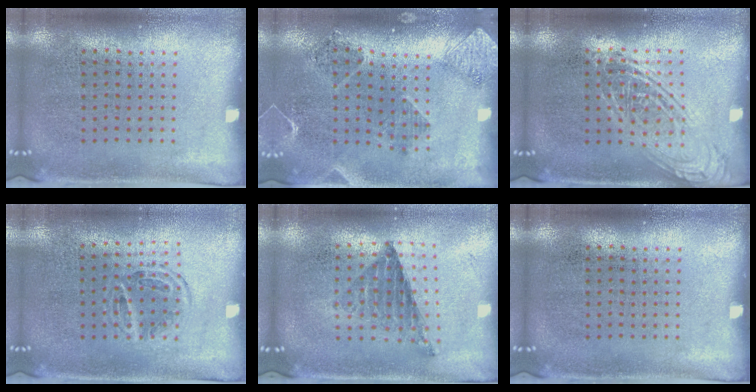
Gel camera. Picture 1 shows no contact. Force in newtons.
{"total": 1.6, "press": 1.5, "slide": 0.6}
{"total": 2.1, "press": 2.1, "slide": 0.1}
{"total": 1.0, "press": 1.0, "slide": 0.4}
{"total": 0.8, "press": 0.8, "slide": 0.1}
{"total": 0.0}